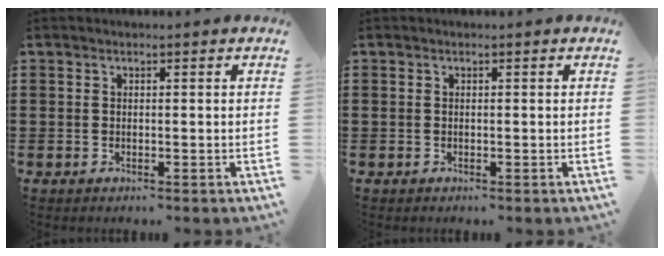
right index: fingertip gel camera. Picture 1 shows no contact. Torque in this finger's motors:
{"motor_torque": [0.64, 0.42, -0.07, -0.01]}